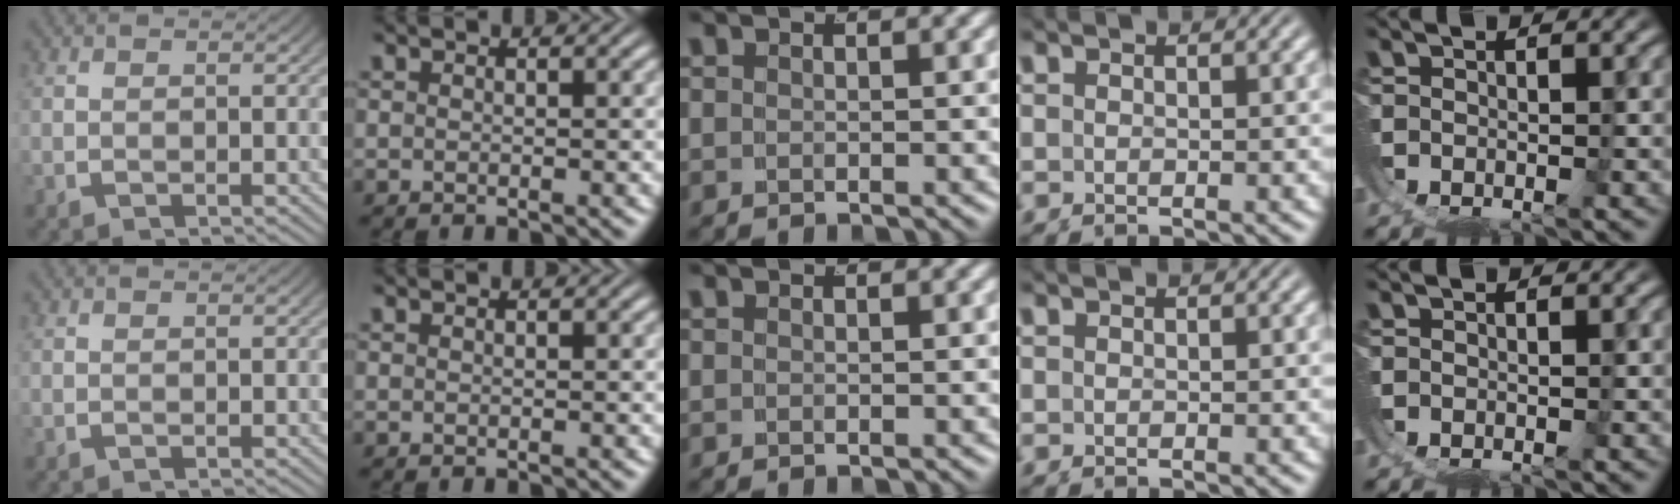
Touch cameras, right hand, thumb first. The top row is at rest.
{}